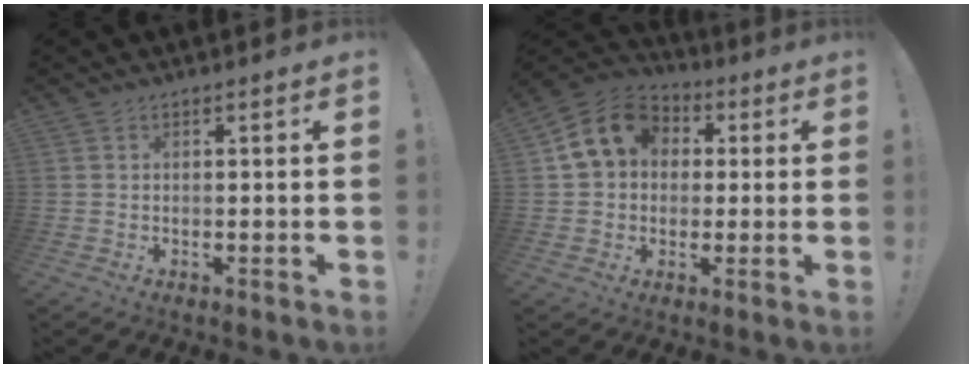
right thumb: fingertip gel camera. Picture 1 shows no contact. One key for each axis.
{"total": 12.8, "fx": 3.4, "fy": 10.5, "fz": 6.4, "tx": -0.100, "ty": 0.006, "tz": 0.074}